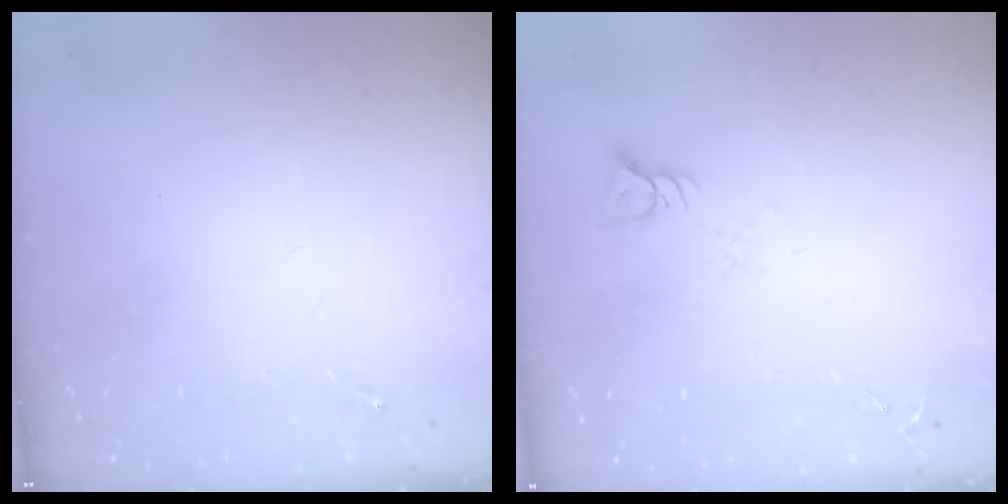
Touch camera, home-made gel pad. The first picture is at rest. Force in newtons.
{"total": 3.6, "press": 3.6, "slide": 0.4}